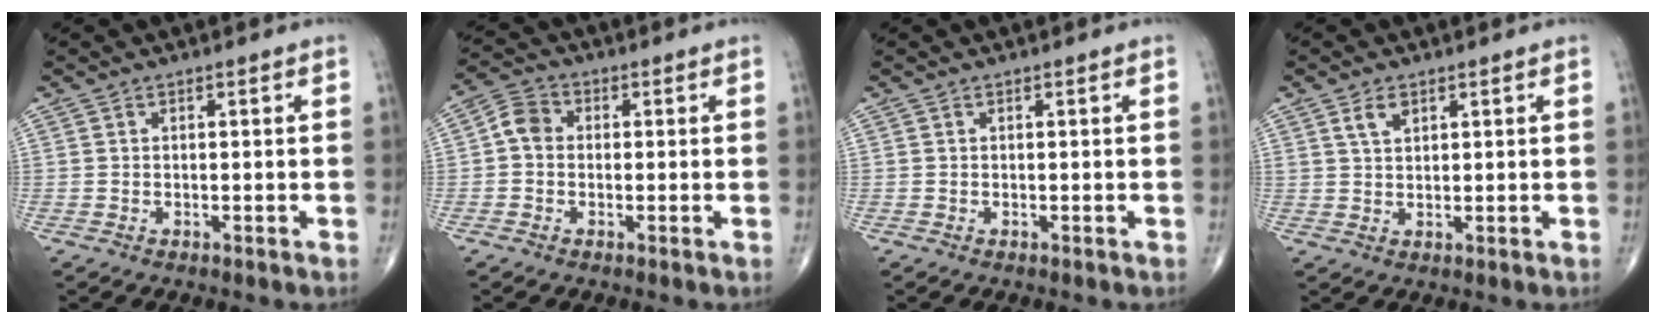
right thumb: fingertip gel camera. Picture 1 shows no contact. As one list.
[{"total": 4.4, "force": [-0.1, 3.7, 2.5], "torque": [-0.036, 0.014, -0.014]}, {"total": 0.0}, {"total": 2.9, "force": [1.6, 1.6, 1.7], "torque": [-0.025, -0.004, 0.035]}]